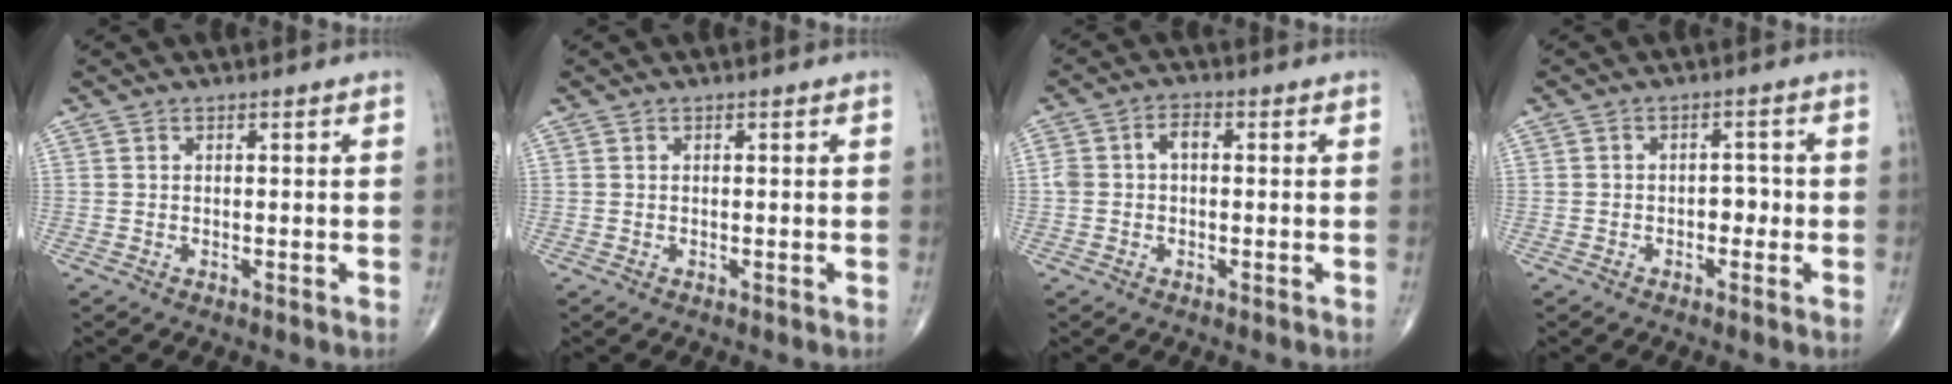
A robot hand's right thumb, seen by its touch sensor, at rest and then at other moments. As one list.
[{"total": 0.0}, {"total": 3.1, "force": [0.1, 2.1, 2.3], "torque": [-0.041, 0.015, -0.001]}, {"total": 2.7, "force": [-0.8, 1.8, 1.8], "torque": [-0.007, 0.010, -0.017]}]